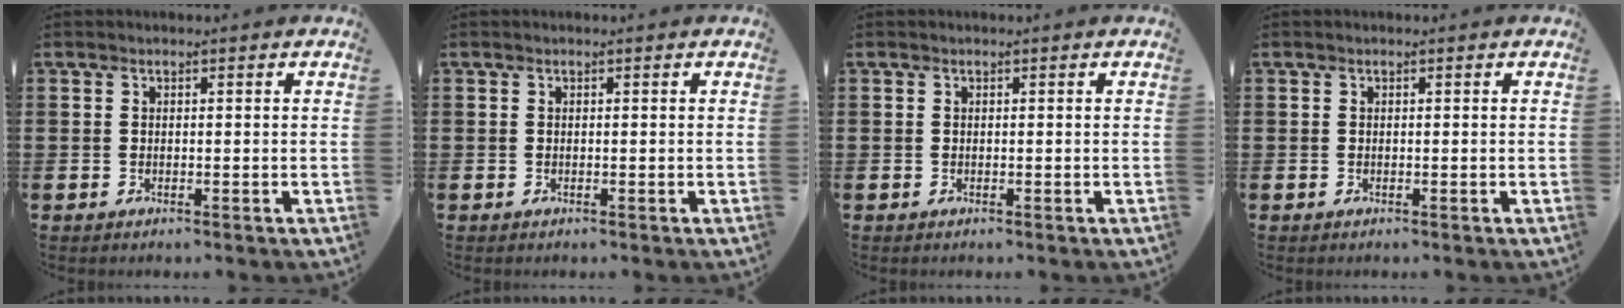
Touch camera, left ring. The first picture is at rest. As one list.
[{"total": 0.0}, {"total": 0.0}, {"total": 0.0}]